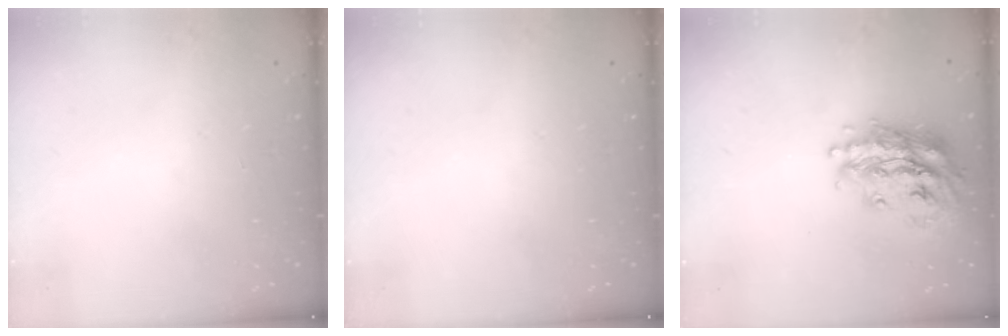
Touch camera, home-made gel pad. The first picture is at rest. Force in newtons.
{"total": 0.0}
{"total": 19.6, "press": 19.5, "slide": 1.5}